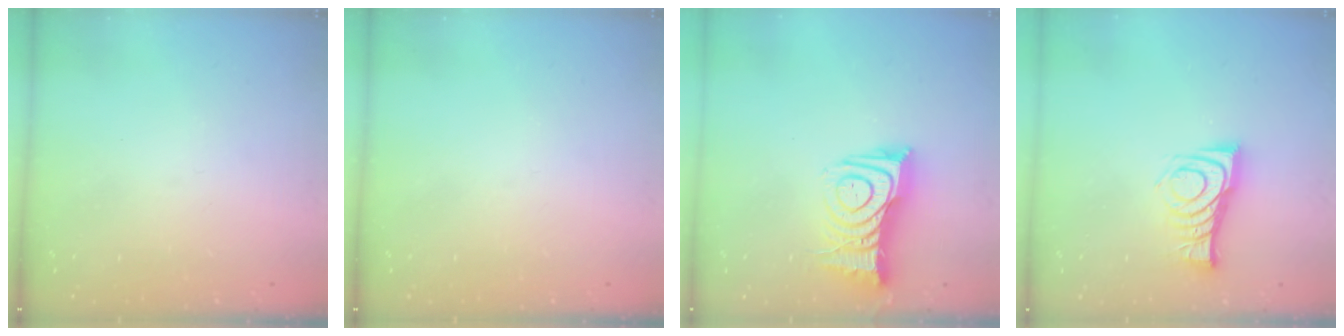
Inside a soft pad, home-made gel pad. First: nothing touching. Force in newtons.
{"total": 0.0}
{"total": 12.6, "press": 12.5, "slide": 1.0}
{"total": 9.0, "press": 9.0, "slide": 0.2}